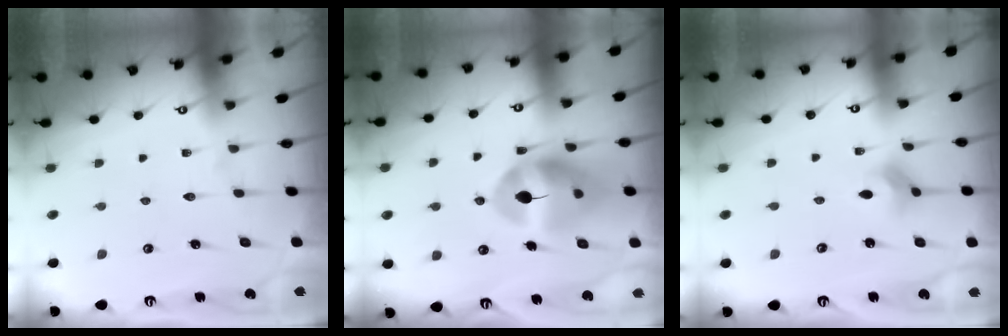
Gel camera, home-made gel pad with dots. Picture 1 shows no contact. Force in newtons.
{"total": 13.5, "press": 13.4, "slide": 2.0}
{"total": 2.8, "press": 2.8, "slide": 0.1}